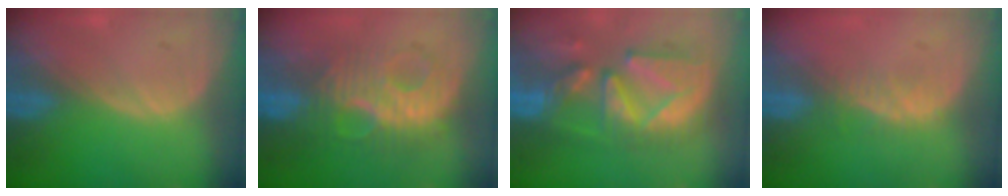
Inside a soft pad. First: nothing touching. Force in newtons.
{"total": 9.4, "press": 9.3, "slide": 1.6}
{"total": 11.5, "press": 10.8, "slide": 4.1}
{"total": 2.8, "press": 2.3, "slide": 1.7}